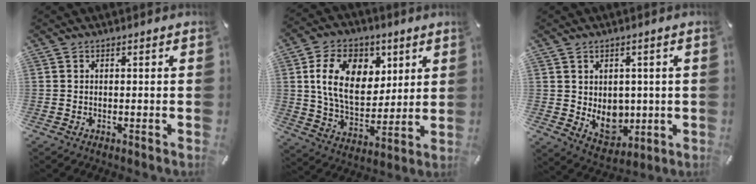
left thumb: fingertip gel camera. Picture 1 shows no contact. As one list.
[{"total": 15.8, "force": [5.3, 11.2, 9.7], "torque": [-0.169, -0.001, 0.098]}, {"total": 8.6, "force": [0.4, 7.4, 4.5], "torque": [-0.052, -0.012, 0.013]}]